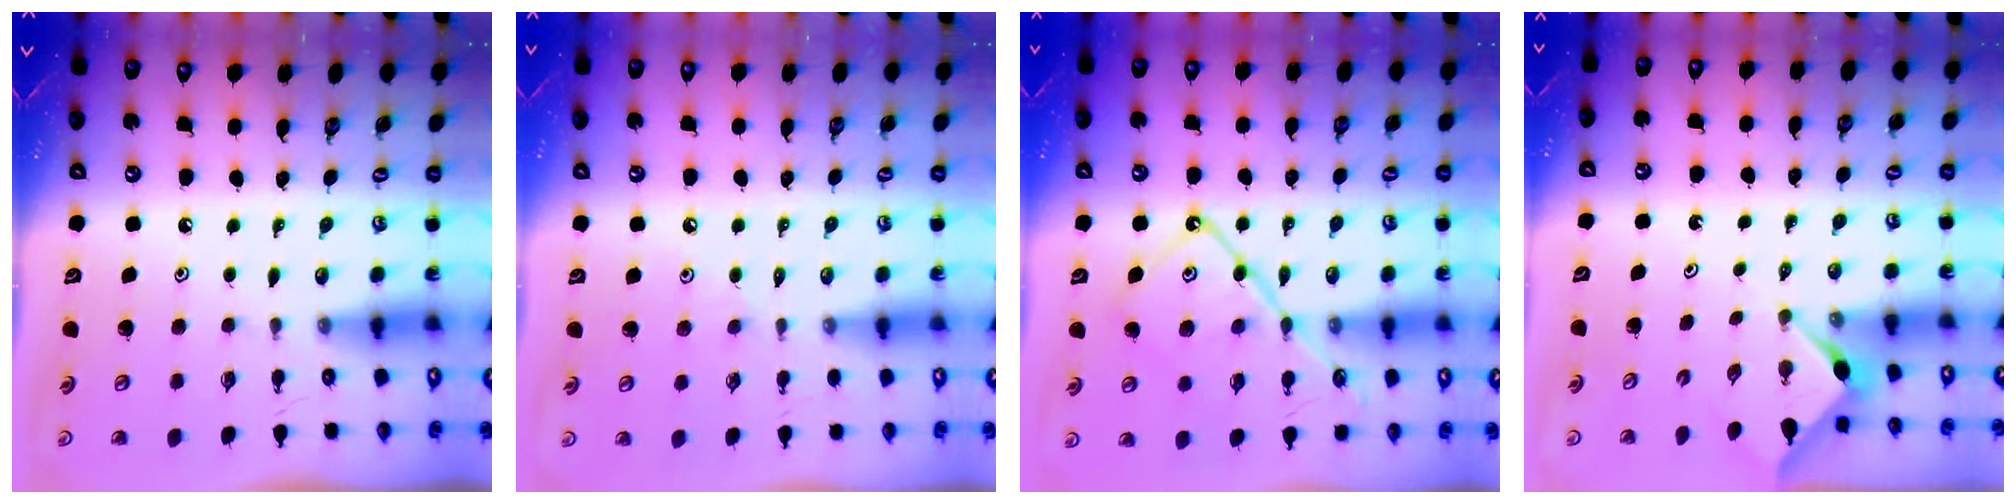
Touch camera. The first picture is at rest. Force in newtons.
{"total": 2.8, "press": 2.8, "slide": 0.5}
{"total": 15.3, "press": 15.2, "slide": 1.5}
{"total": 2.9, "press": 2.9, "slide": 0.4}